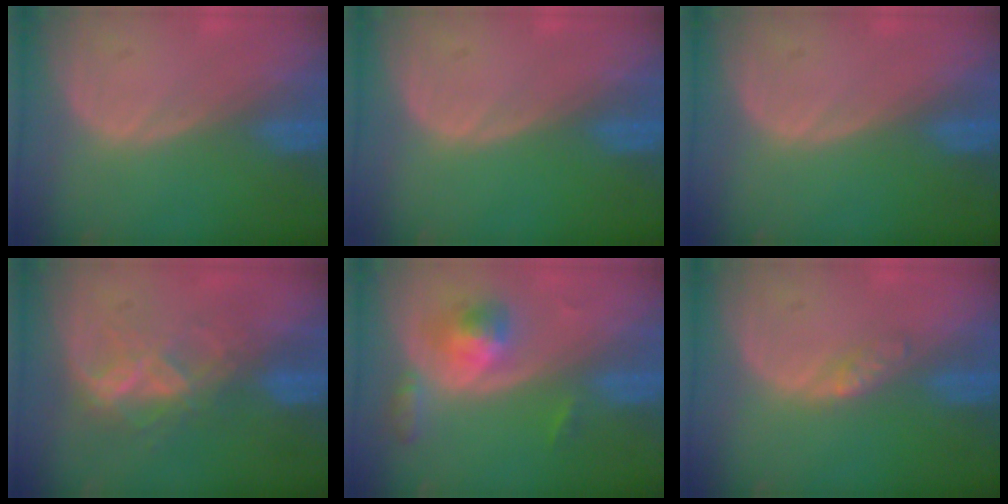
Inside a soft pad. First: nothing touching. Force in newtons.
{"total": 0.0}
{"total": 0.0}
{"total": 7.0, "press": 5.9, "slide": 3.7}
{"total": 5.2, "press": 4.9, "slide": 1.8}
{"total": 2.0, "press": 2.0, "slide": 0.1}